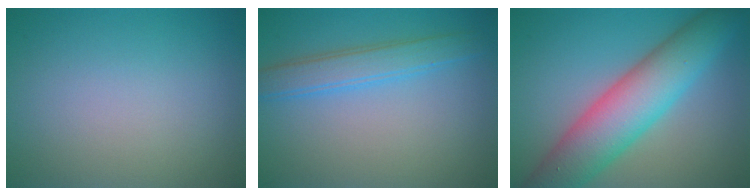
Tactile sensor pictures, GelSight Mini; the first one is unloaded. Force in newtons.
{"total": 2.4, "press": 2.4, "slide": 0.2}
{"total": 8.9, "press": 8.9, "slide": 0.2}